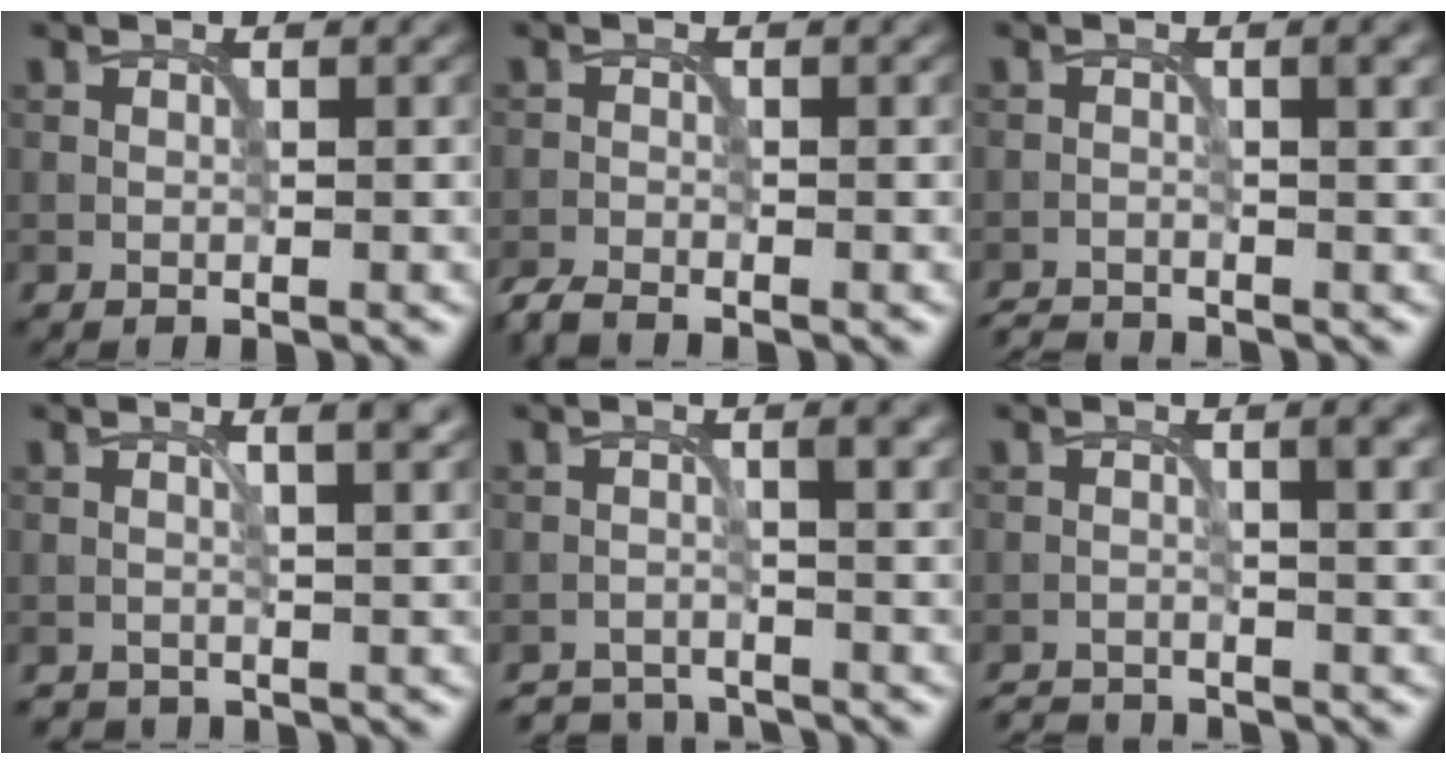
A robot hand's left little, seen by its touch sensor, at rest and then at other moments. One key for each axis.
{"total": 1.8, "fx": -1.8, "fy": 0.1, "fz": 0.5, "tx": -0.011, "ty": -0.008, "tz": -0.041}
{"total": 2.5, "fx": -1.9, "fy": 0.5, "fz": 1.5, "tx": -0.021, "ty": -0.004, "tz": -0.043}
{"total": 1.5, "fx": 0.3, "fy": 0.6, "fz": 1.4, "tx": -0.013, "ty": -0.002, "tz": 0.005}
{"total": 3.1, "fx": -2.8, "fy": 0.7, "fz": 1.1, "tx": -0.012, "ty": -0.003, "tz": -0.053}
{"total": 2.8, "fx": -2.1, "fy": 0.6, "fz": 1.8, "tx": -0.022, "ty": 0.000, "tz": -0.045}